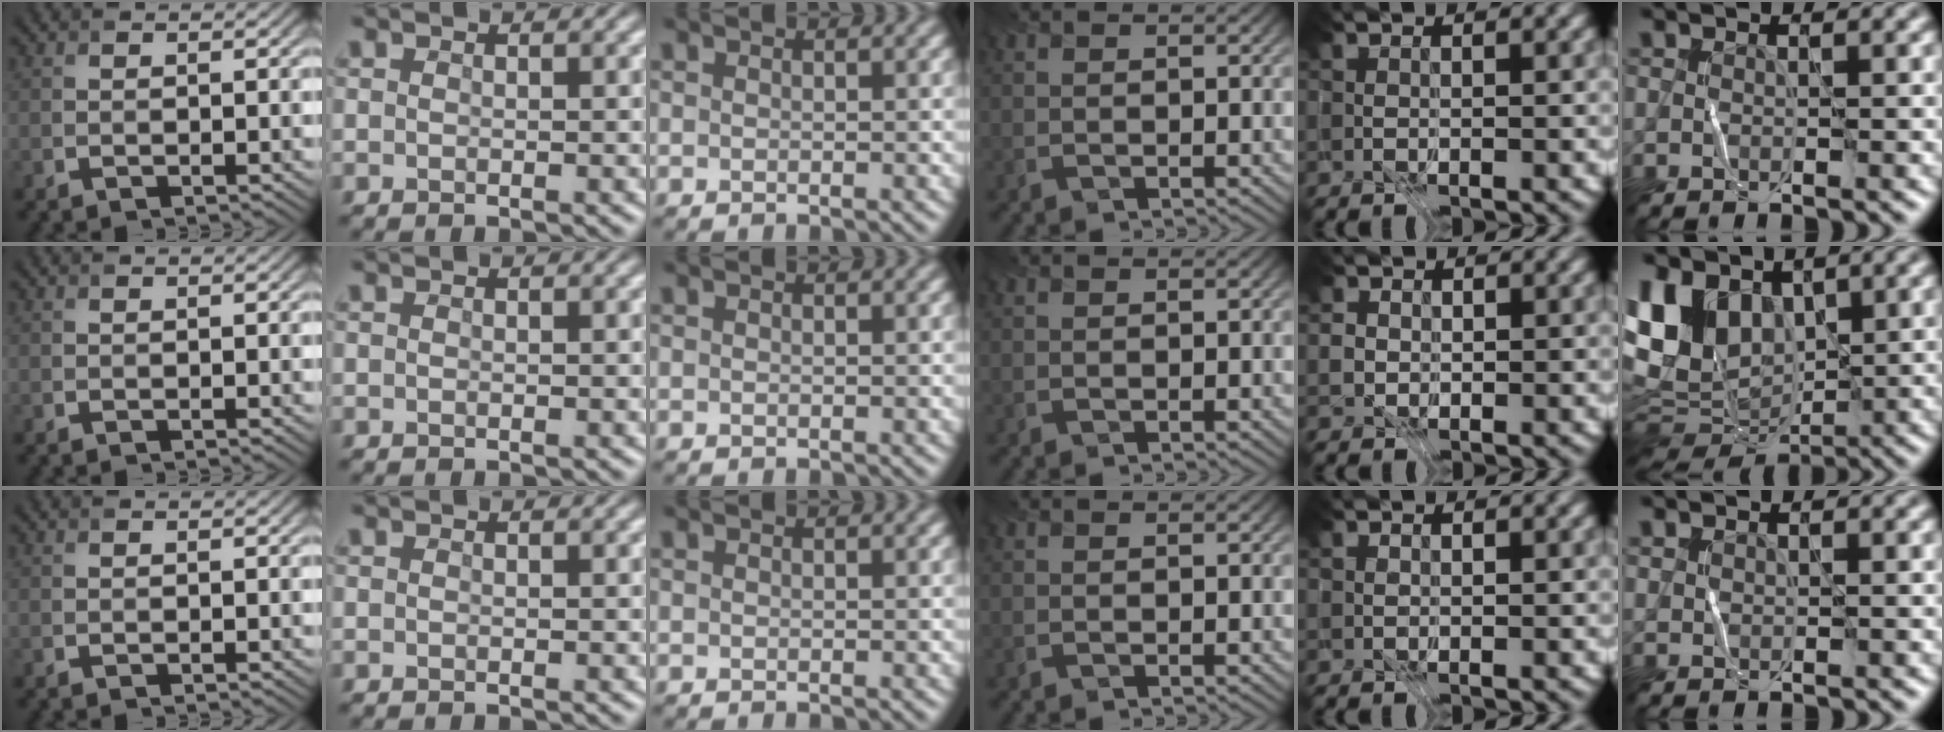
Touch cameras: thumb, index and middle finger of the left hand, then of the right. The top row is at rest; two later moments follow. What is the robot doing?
{"motion": "fold", "object": "file"}